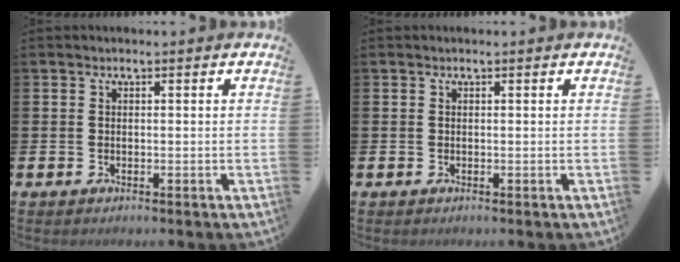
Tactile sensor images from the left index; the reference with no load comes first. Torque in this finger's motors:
{"motor_torque": [-1.27, 0.87, -1.05, -0.01]}